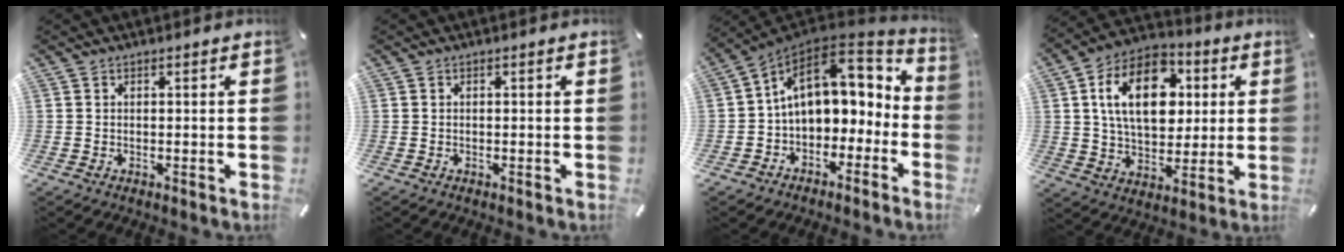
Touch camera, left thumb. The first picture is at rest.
{"total": 0.0}
{"total": 15.2, "force": [3.6, 10.3, 10.6], "torque": [-0.167, -0.016, 0.066]}
{"total": 18.0, "force": [4.4, 12.0, 12.7], "torque": [-0.238, 0.008, 0.074]}